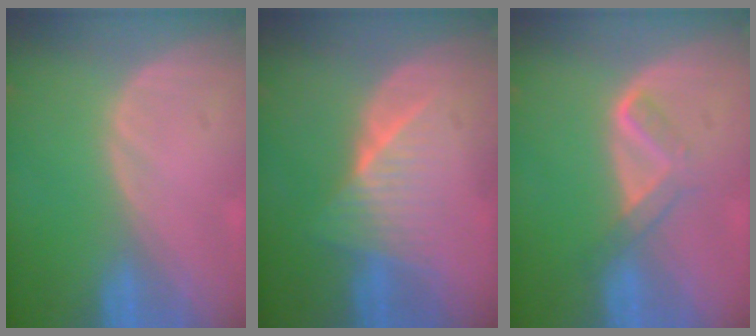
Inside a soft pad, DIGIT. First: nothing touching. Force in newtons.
{"total": 6.3, "press": 5.6, "slide": 2.9}
{"total": 3.7, "press": 3.7, "slide": 0.6}